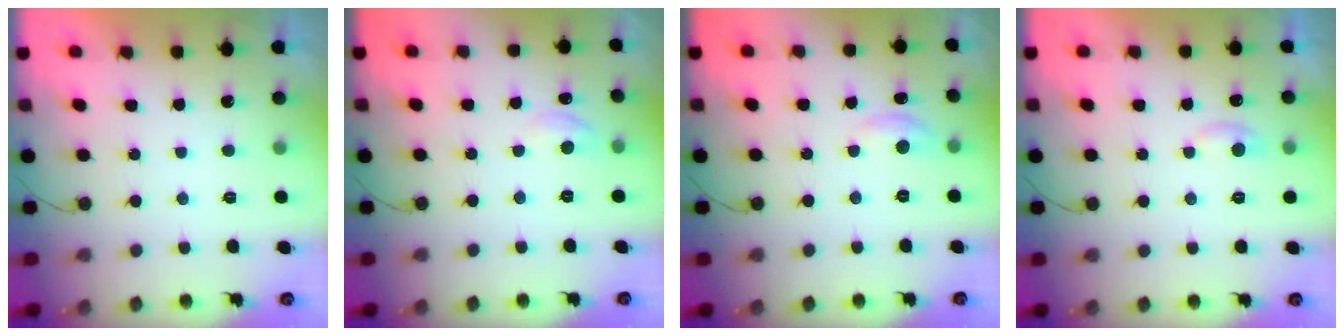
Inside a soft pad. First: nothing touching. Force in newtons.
{"total": 5.9, "press": 5.8, "slide": 0.9}
{"total": 4.4, "press": 4.4, "slide": 0.5}
{"total": 4.2, "press": 4.2, "slide": 0.6}